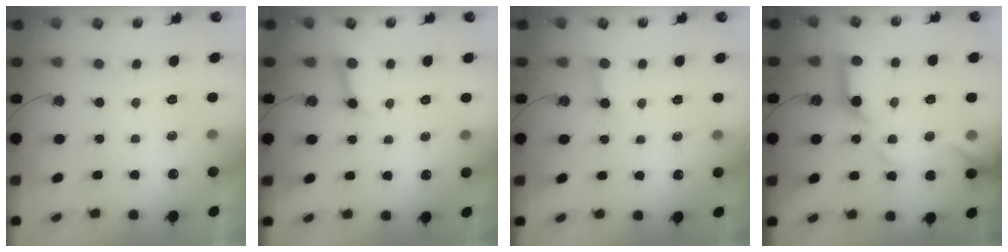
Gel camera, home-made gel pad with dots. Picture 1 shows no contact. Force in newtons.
{"total": 4.2, "press": 4.2, "slide": 0.5}
{"total": 2.9, "press": 2.9, "slide": 0.2}
{"total": 16.2, "press": 16.1, "slide": 1.7}